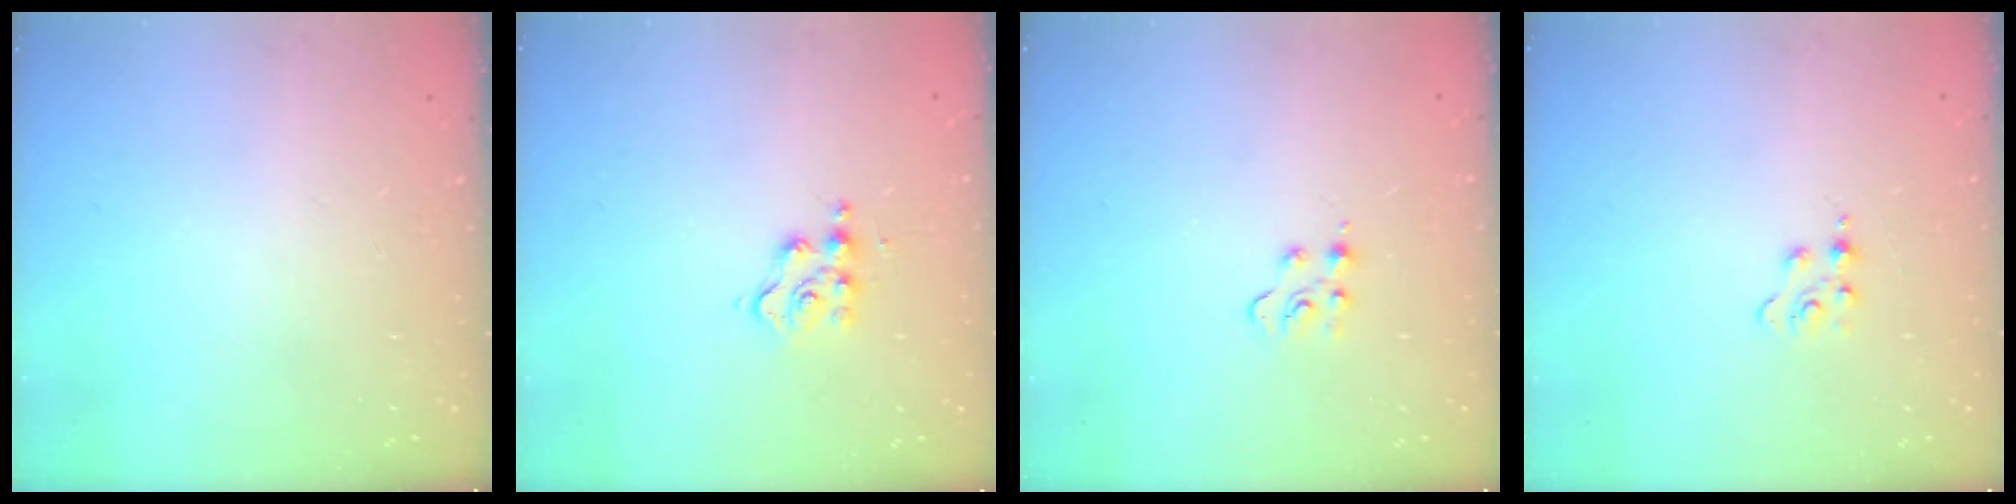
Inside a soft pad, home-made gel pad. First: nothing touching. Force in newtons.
{"total": 6.0, "press": 6.0, "slide": 0.4}
{"total": 6.1, "press": 6.1, "slide": 0.6}
{"total": 2.3, "press": 2.3, "slide": 0.4}